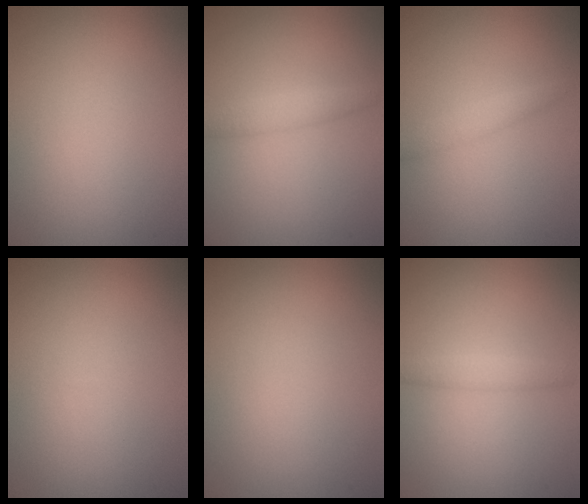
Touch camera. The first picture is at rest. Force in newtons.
{"total": 1.7, "press": 1.7, "slide": 0.0}
{"total": 1.4, "press": 1.4, "slide": 0.0}
{"total": 0.0}
{"total": 0.0}
{"total": 1.5, "press": 1.5, "slide": 0.1}